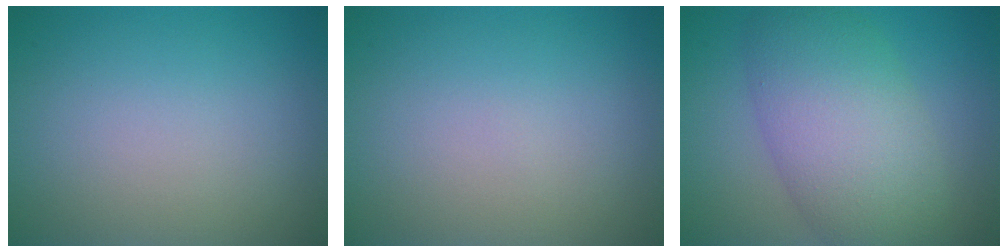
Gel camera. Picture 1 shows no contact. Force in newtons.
{"total": 0.0}
{"total": 8.6, "press": 8.6, "slide": 0.2}